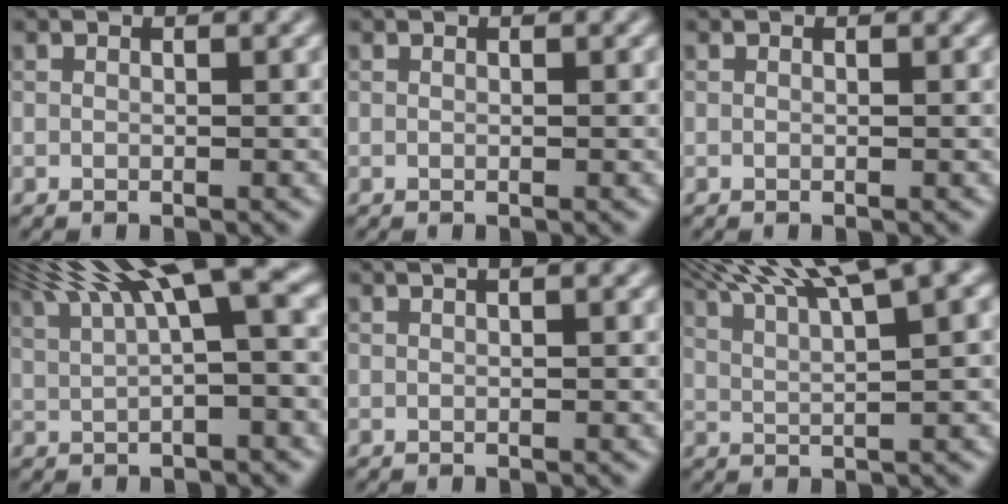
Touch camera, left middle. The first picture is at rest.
{"total": 0.0}
{"total": 0.0}
{"total": 9.9, "force": [4.9, 2.5, 8.2], "torque": [-0.129, 0.034, 0.082]}
{"total": 2.2, "force": [1.0, 0.9, 1.8], "torque": [-0.012, 0.003, 0.005]}
{"total": 9.5, "force": [6.5, 1.8, 6.6], "torque": [-0.088, 0.032, 0.081]}